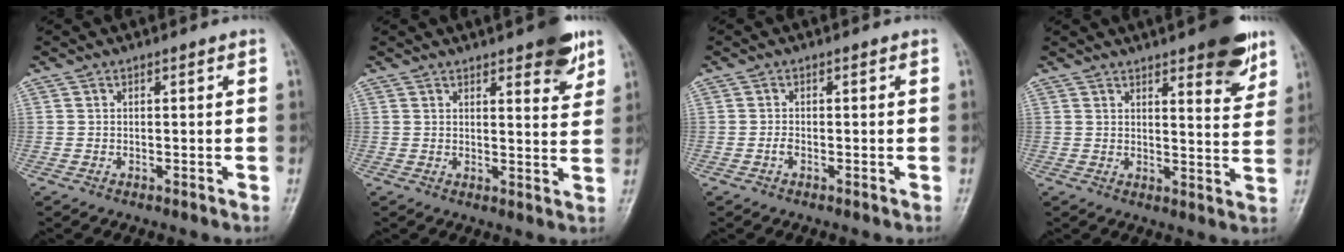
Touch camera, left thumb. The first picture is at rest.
{"total": 7.8, "force": [5.0, 2.3, 5.5], "torque": [-0.052, -0.026, 0.061]}
{"total": 0.8, "force": [-0.3, 0.4, 0.6], "torque": [-0.010, 0.000, -0.007]}
{"total": 10.5, "force": [6.6, 3.0, 7.6], "torque": [-0.070, -0.035, 0.084]}